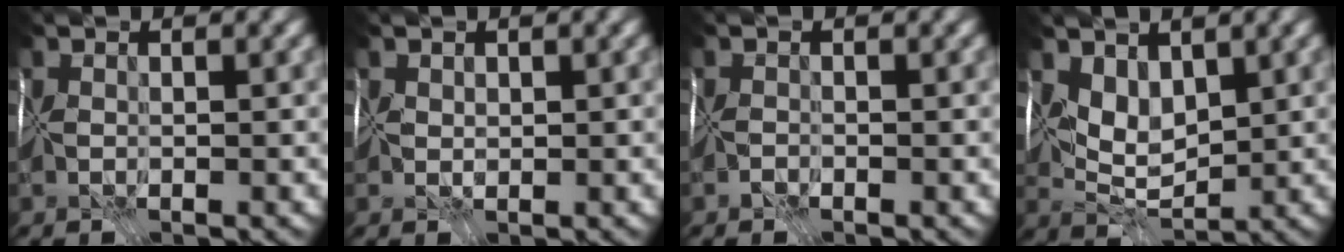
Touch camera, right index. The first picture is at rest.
{"total": 1.0, "force": [0.9, 0.5, 0.1], "torque": [0.005, 0.010, 0.021]}
{"total": 1.6, "force": [-1.6, 0.4, 0.0], "torque": [0.011, -0.003, -0.030]}
{"total": 1.9, "force": [1.8, 0.2, 0.5], "torque": [-0.005, -0.011, 0.033]}